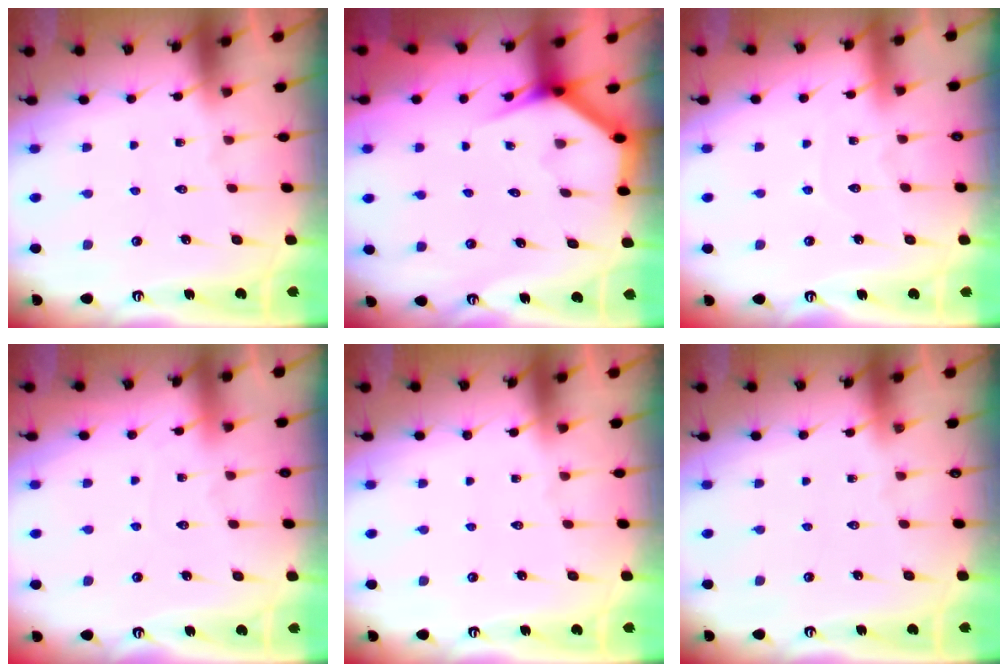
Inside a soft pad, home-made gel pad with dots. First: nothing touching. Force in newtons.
{"total": 3.6, "press": 3.6, "slide": 0.3}
{"total": 4.2, "press": 4.2, "slide": 0.4}
{"total": 2.9, "press": 2.9, "slide": 0.4}
{"total": 0.0}
{"total": 0.0}